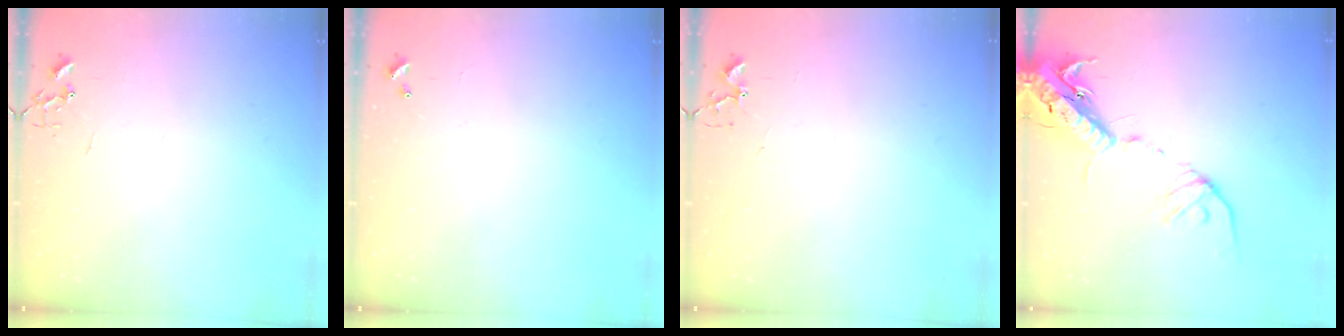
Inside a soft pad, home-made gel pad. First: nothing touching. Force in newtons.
{"total": 0.0}
{"total": 4.2, "press": 4.2, "slide": 0.7}
{"total": 17.9, "press": 17.4, "slide": 4.3}